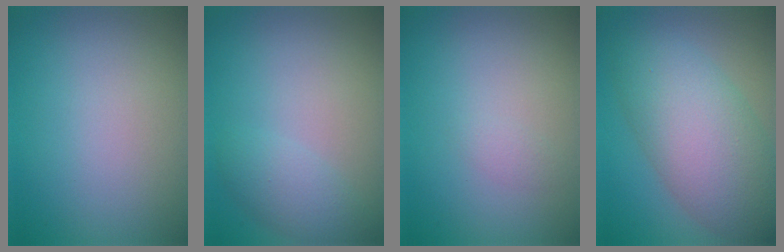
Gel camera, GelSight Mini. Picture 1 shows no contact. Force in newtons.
{"total": 2.3, "press": 2.3, "slide": 0.1}
{"total": 0.7, "press": 0.7, "slide": 0.0}
{"total": 8.3, "press": 8.2, "slide": 0.3}